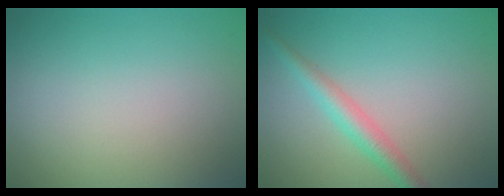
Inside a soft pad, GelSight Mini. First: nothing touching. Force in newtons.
{"total": 2.6, "press": 2.6, "slide": 0.0}